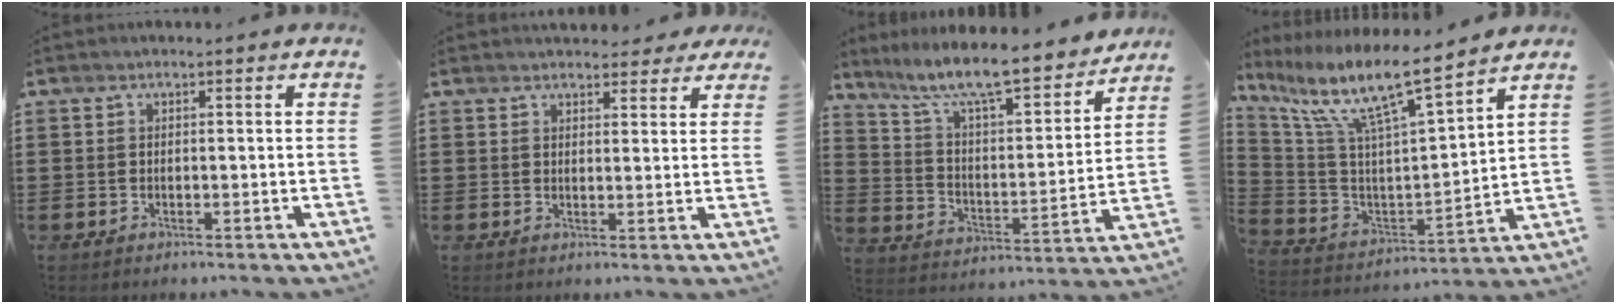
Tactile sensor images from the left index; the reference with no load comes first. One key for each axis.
{"total": 3.1, "fx": 2.8, "fy": 1.1, "fz": 0.7, "tx": -0.005, "ty": -0.007, "tz": 0.049}
{"total": 9.9, "fx": 8.7, "fy": 0.7, "fz": 4.8, "tx": -0.119, "ty": -0.061, "tz": 0.143}
{"total": 11.1, "fx": 7.9, "fy": 1.3, "fz": 7.7, "tx": -0.167, "ty": -0.049, "tz": 0.124}